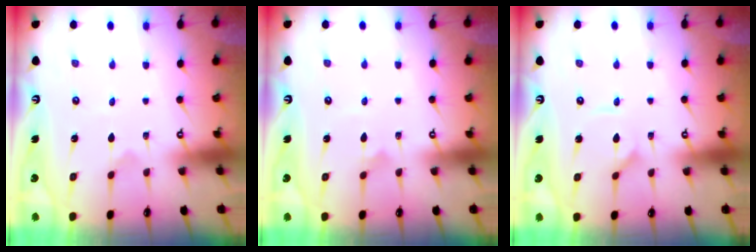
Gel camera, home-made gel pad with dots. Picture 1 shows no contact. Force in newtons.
{"total": 2.3, "press": 2.3, "slide": 0.1}
{"total": 1.5, "press": 1.5, "slide": 0.3}